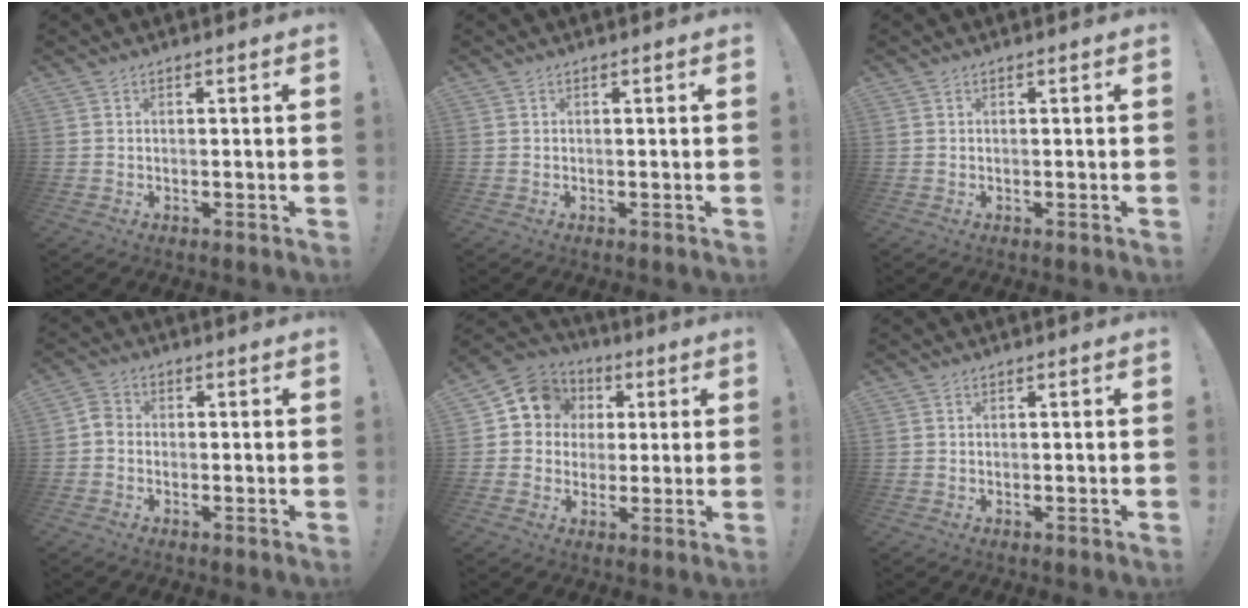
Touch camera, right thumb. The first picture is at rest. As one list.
[{"total": 0.0}, {"total": 0.0}, {"total": 3.3, "force": [-1.1, 2.6, 1.8], "torque": [-0.037, 0.018, -0.017]}, {"total": 10.5, "force": [2.5, 9.6, 3.3], "torque": [-0.053, 0.003, 0.054]}, {"total": 0.0}]